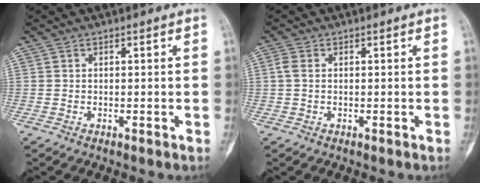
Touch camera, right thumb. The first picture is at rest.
{"total": 1.8, "force": [0.2, 1.2, 1.3], "torque": [-0.035, 0.000, 0.002]}